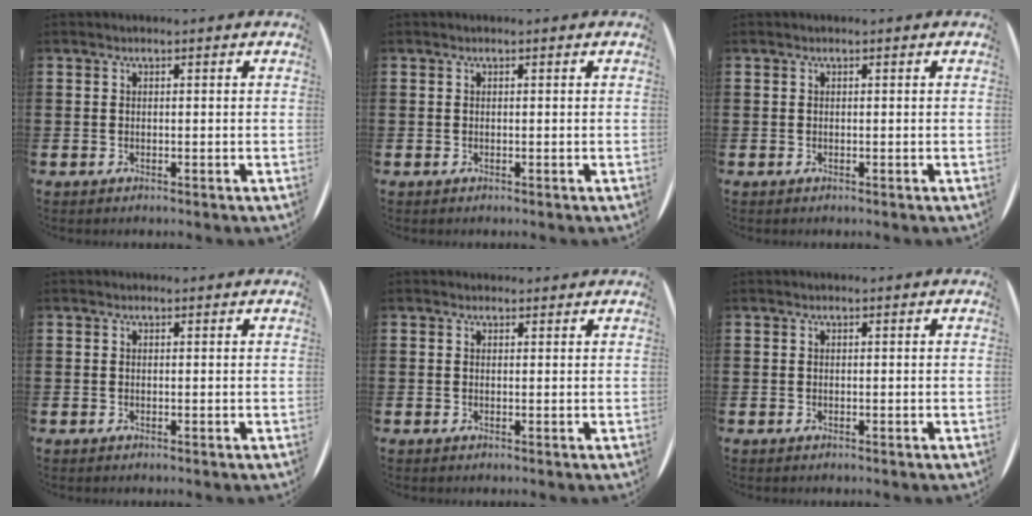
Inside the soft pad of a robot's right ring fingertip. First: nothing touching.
{"total": 0.0}
{"total": 0.0}
{"total": 0.0}
{"total": 0.5, "force": [0.5, 0.2, -0.1], "torque": [0.001, 0.004, 0.009]}
{"total": 0.0}